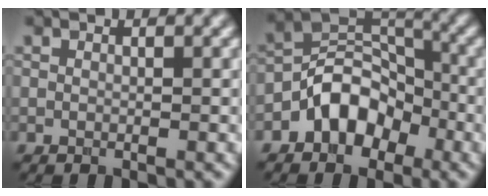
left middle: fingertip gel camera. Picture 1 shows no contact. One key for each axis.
{"total": 5.8, "fx": -3.0, "fy": 3.8, "fz": 3.2, "tx": -0.036, "ty": 0.011, "tz": -0.062}